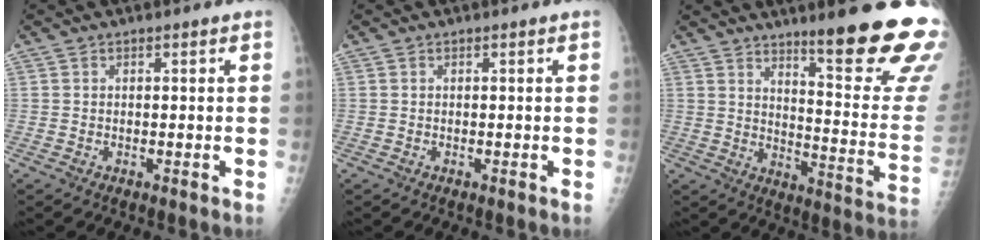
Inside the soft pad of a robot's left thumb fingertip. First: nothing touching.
{"total": 0.0}
{"total": 21.2, "force": [14.1, 2.5, 15.7], "torque": [-0.180, -0.100, 0.199]}